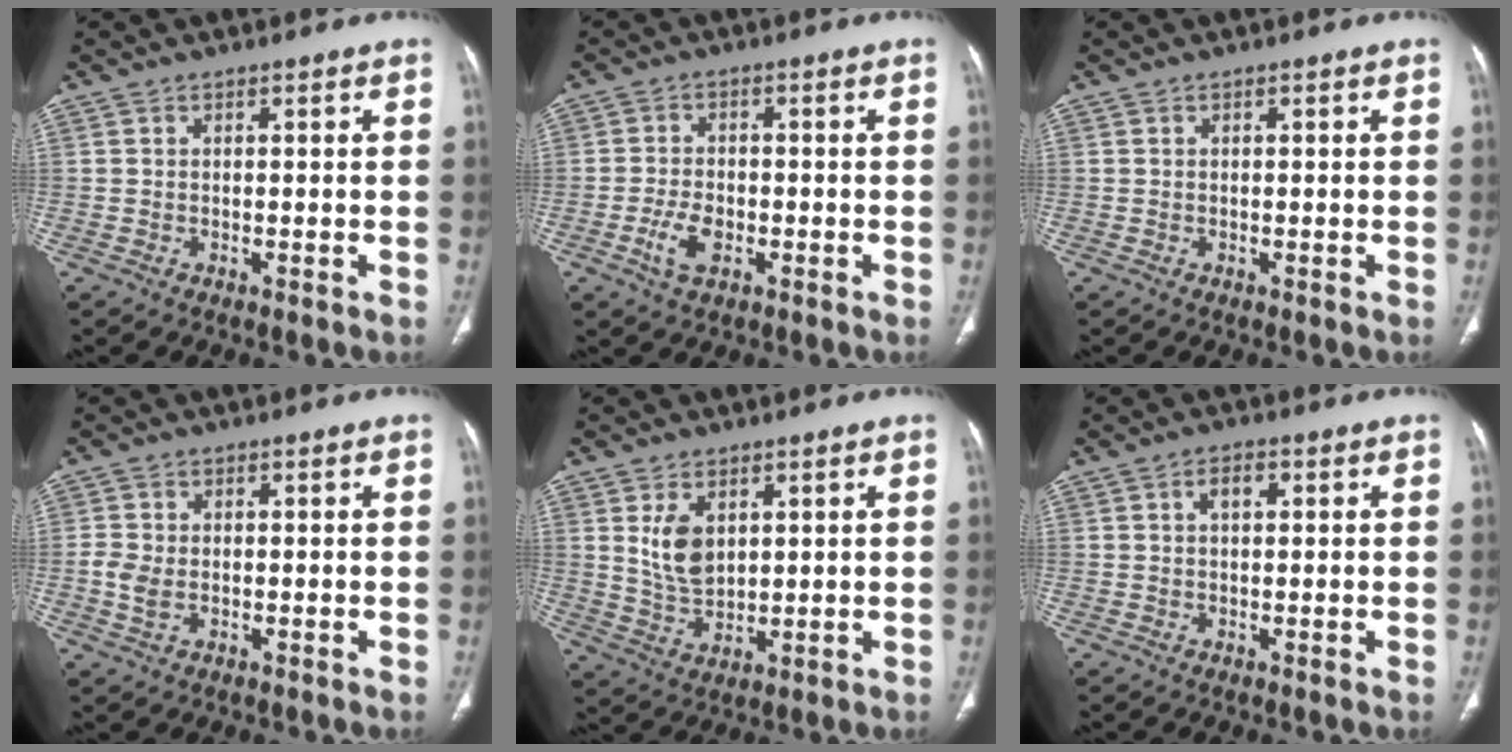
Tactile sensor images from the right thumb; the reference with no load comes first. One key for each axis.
{"total": 5.1, "fx": -1.9, "fy": 3.0, "fz": 3.7, "tx": -0.072, "ty": 0.009, "tz": -0.033}
{"total": 0.0}
{"total": 3.9, "fx": -0.6, "fy": 2.6, "fz": 2.8, "tx": -0.067, "ty": 0.005, "tz": -0.012}
{"total": 7.0, "fx": 2.3, "fy": 4.3, "fz": 5.0, "tx": -0.079, "ty": -0.016, "tz": 0.056}
{"total": 2.5, "fx": 0.6, "fy": 1.5, "fz": 1.9, "tx": -0.029, "ty": 0.011, "tz": 0.008}